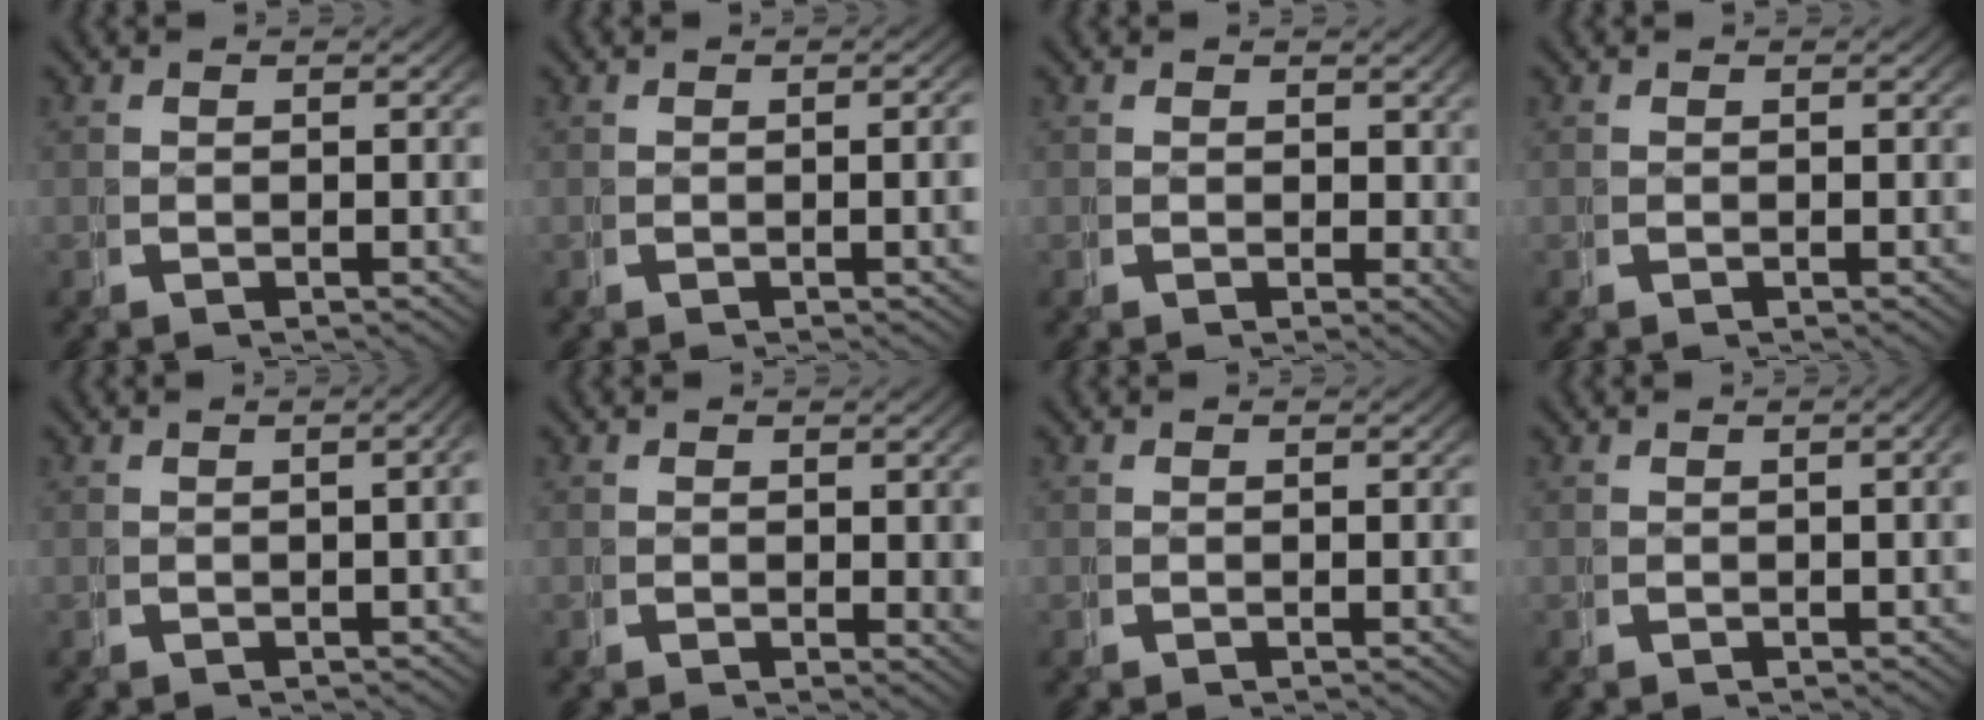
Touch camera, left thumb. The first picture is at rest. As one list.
[{"total": 1.8, "force": [-0.1, 0.3, 1.8], "torque": [-0.024, 0.003, -0.002]}, {"total": 1.6, "force": [0.7, 1.0, 1.0], "torque": [0.000, -0.006, 0.010]}, {"total": 0.0}, {"total": 2.0, "force": [-0.4, 0.5, 1.9], "torque": [-0.026, 0.007, -0.004]}, {"total": 1.2, "force": [0.6, 0.5, 0.9], "torque": [-0.008, -0.005, 0.009]}, {"total": 0.0}, {"total": 1.2, "force": [-0.1, 0.2, 1.2], "torque": [-0.019, 0.005, -0.001]}]